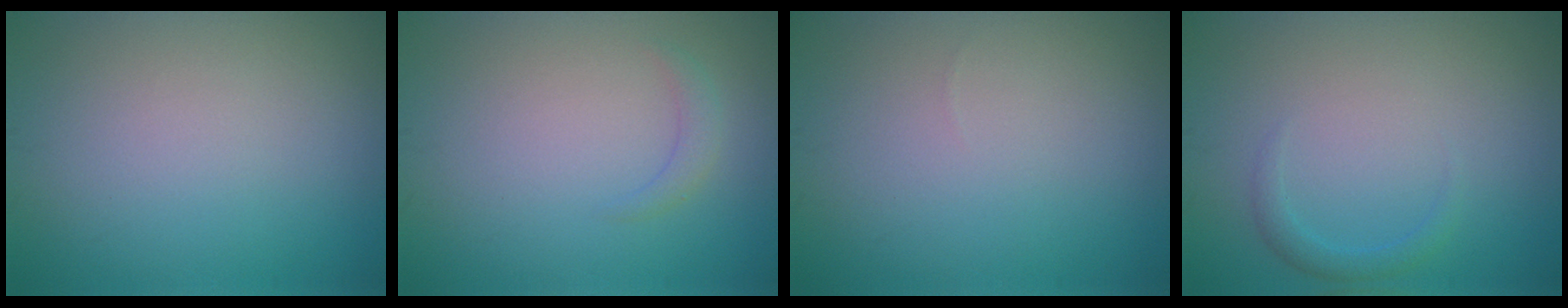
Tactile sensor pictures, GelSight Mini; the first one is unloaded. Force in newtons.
{"total": 1.1, "press": 1.1, "slide": 0.1}
{"total": 0.0}
{"total": 1.3, "press": 1.3, "slide": 0.1}